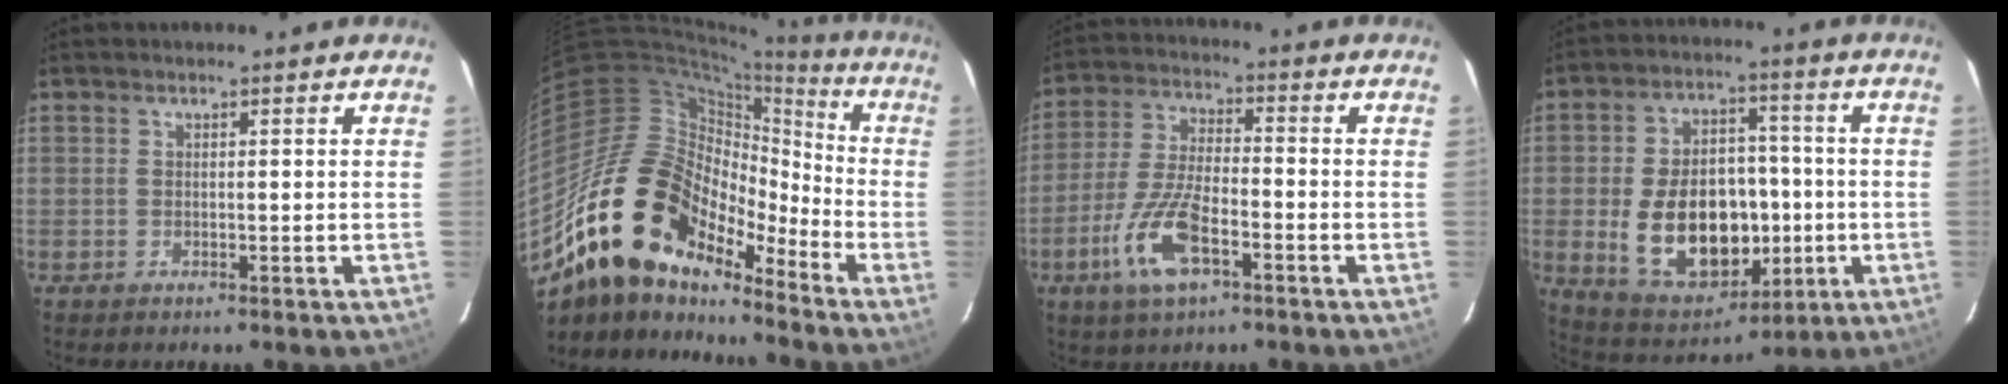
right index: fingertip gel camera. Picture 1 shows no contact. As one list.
[{"total": 20.9, "force": [-14.3, 11.6, 9.8], "torque": [-0.186, 0.015, -0.263]}, {"total": 11.8, "force": [-5.6, 4.0, 9.5], "torque": [-0.206, -0.008, -0.108]}, {"total": 18.9, "force": [-3.1, 12.6, 13.8], "torque": [-0.278, 0.011, -0.021]}]